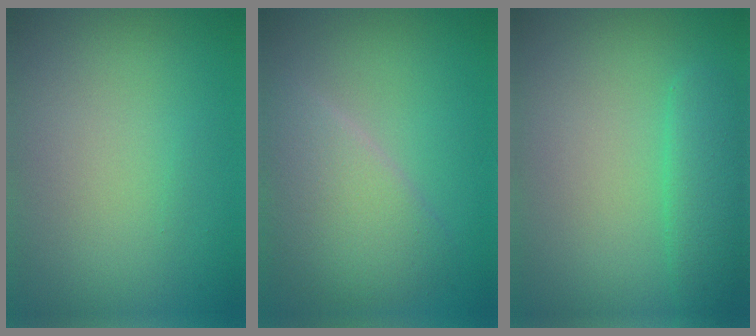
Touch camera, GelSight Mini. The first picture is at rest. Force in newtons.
{"total": 4.4, "press": 4.4, "slide": 0.4}
{"total": 2.8, "press": 2.8, "slide": 0.1}